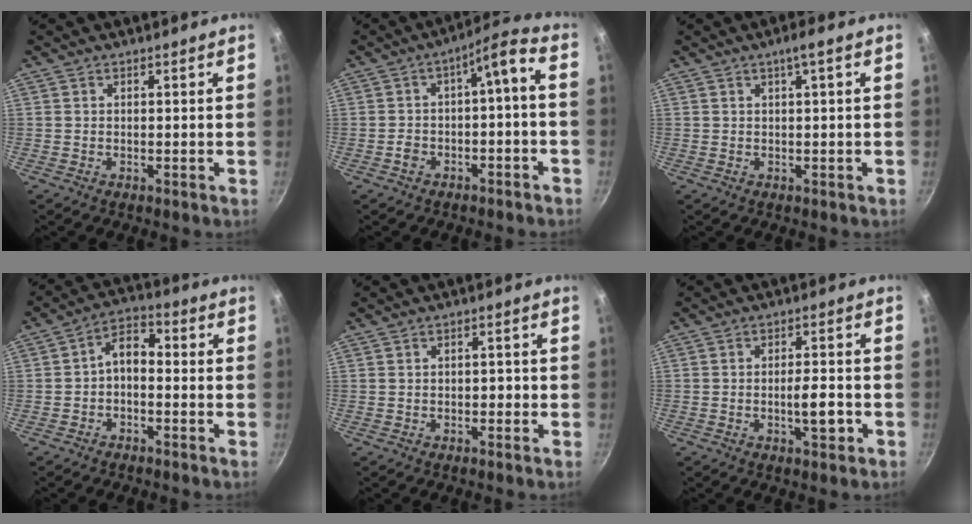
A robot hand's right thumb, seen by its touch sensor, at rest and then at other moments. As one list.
[{"total": 7.5, "force": [-2.4, 3.2, 6.3], "torque": [-0.107, 0.058, -0.026]}, {"total": 2.5, "force": [0.8, 0.2, 2.3], "torque": [-0.040, 0.007, 0.017]}, {"total": 5.4, "force": [-1.4, 3.3, 4.1], "torque": [-0.060, 0.035, -0.031]}, {"total": 1.7, "force": [-0.5, 1.1, 1.2], "torque": [-0.012, 0.009, -0.009]}, {"total": 5.3, "force": [-1.8, 1.8, 4.7], "torque": [-0.055, 0.015, -0.028]}]